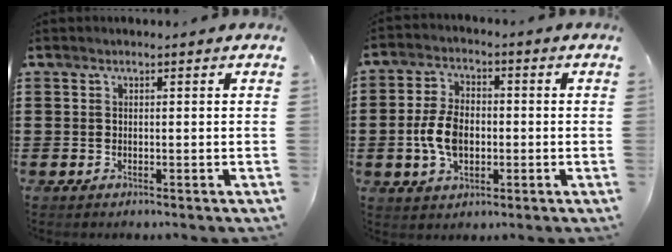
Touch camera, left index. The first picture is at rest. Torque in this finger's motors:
{"motor_torque": [0.99, 0.27, 0.52, 0.11]}